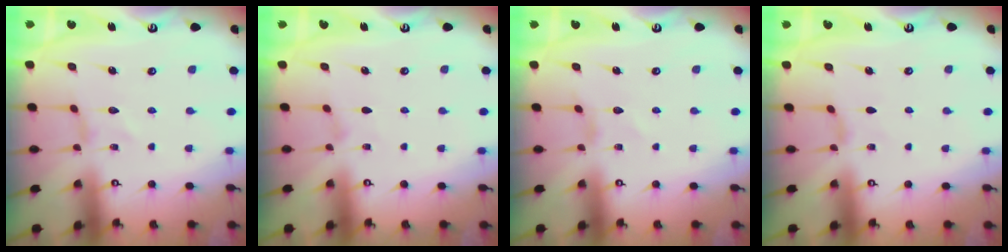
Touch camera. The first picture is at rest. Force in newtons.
{"total": 0.7, "press": 0.7, "slide": 0.2}
{"total": 0.9, "press": 0.9, "slide": 0.1}
{"total": 0.6, "press": 0.6, "slide": 0.2}